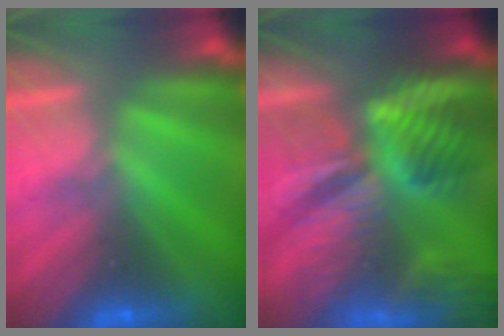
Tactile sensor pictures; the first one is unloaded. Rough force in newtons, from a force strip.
{"total": 8.5}